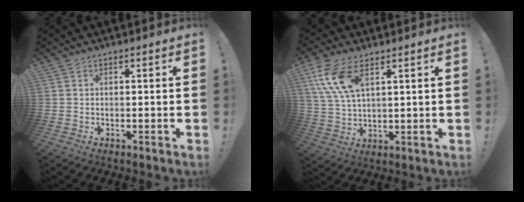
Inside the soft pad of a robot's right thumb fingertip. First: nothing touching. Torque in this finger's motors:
{"motor_torque": [0.08, 0.47, 0.72, 0.88, 0.09]}